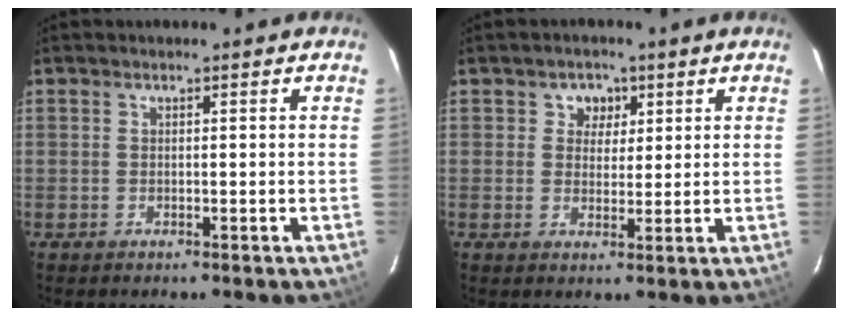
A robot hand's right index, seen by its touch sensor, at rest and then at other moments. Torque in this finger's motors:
{"motor_torque": [0.02, -0.01, 0.02, 0.02]}